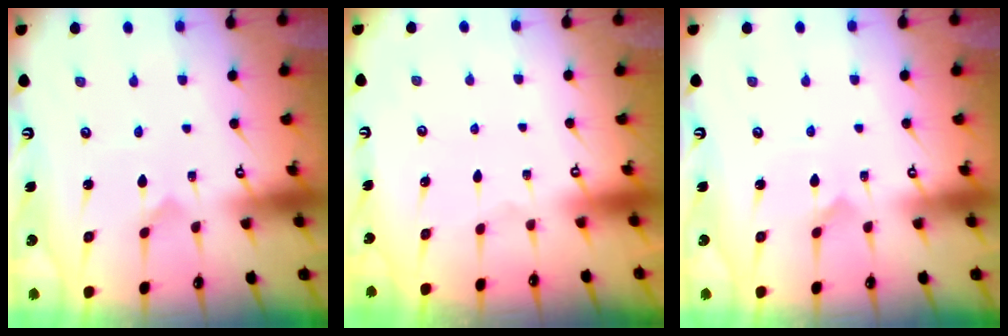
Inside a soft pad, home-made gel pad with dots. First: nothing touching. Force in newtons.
{"total": 0.0}
{"total": 3.1, "press": 3.1, "slide": 0.2}